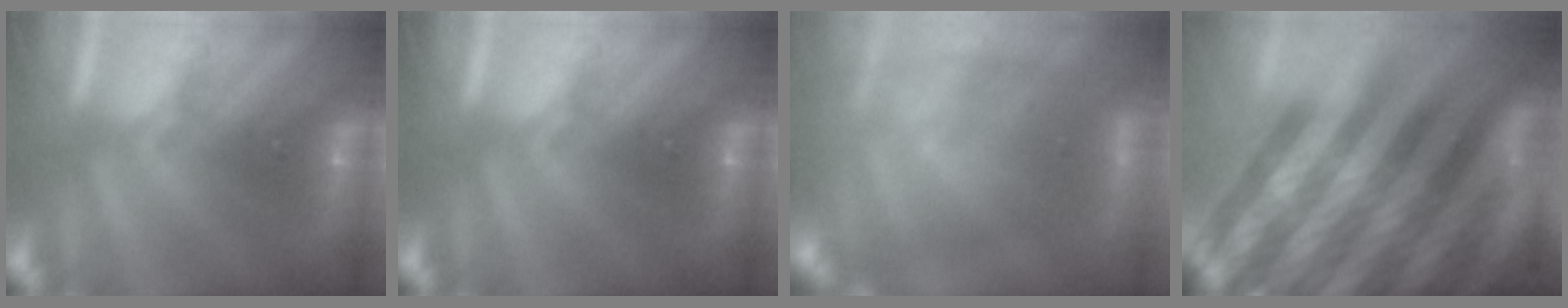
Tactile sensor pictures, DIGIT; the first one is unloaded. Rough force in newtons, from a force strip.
{"total": 0.0}
{"total": 6.6}
{"total": 6.7}